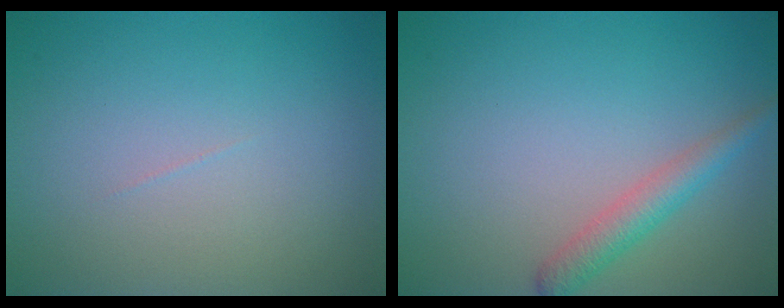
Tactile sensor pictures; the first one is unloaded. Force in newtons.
{"total": 2.5, "press": 2.5, "slide": 0.1}